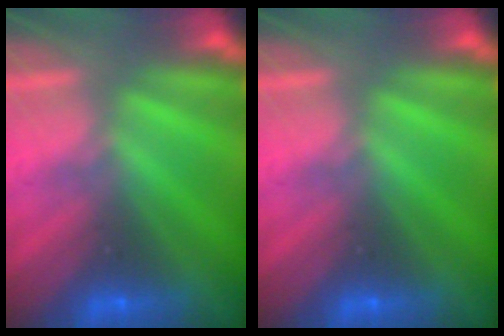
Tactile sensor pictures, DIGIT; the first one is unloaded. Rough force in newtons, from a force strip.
{"total": 0.0}